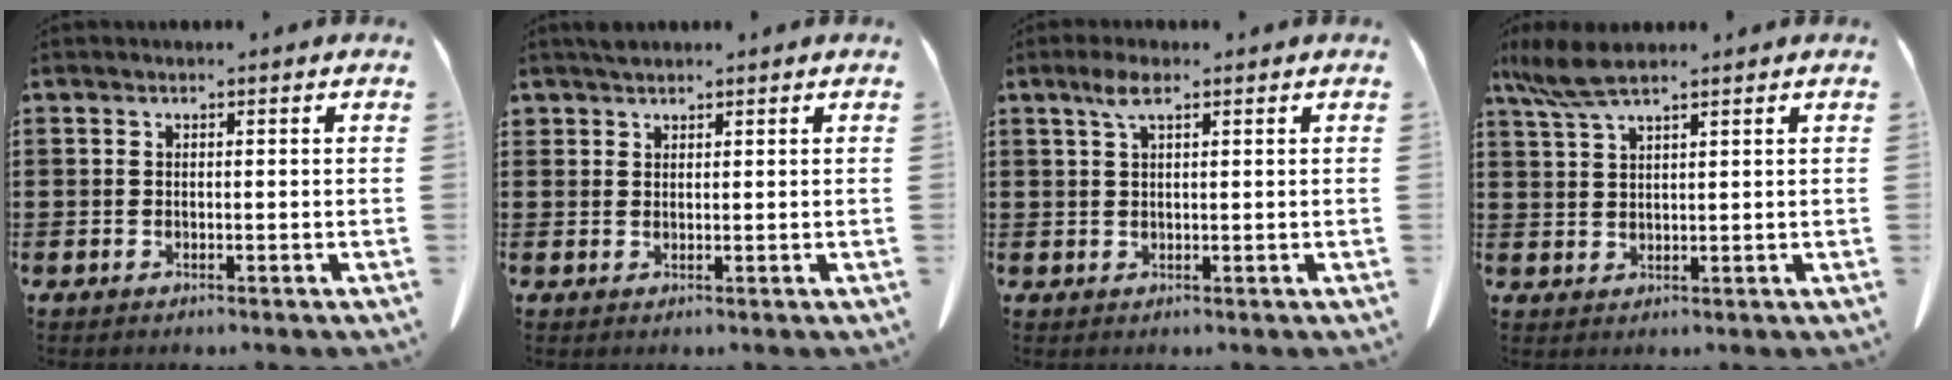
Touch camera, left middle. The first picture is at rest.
{"total": 1.5, "force": [1.4, 0.5, 0.2], "torque": [-0.008, 0.000, 0.028]}
{"total": 3.6, "force": [1.8, 0.9, 3.0], "torque": [-0.063, 0.006, 0.031]}
{"total": 5.4, "force": [3.9, 0.9, 3.6], "torque": [-0.088, -0.005, 0.071]}